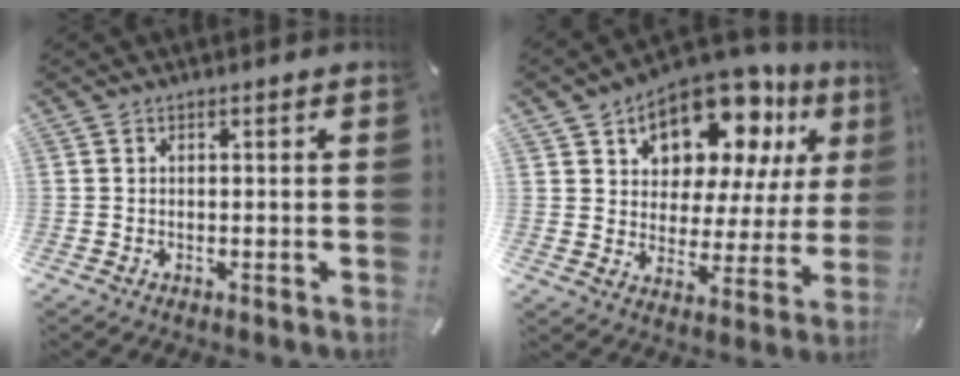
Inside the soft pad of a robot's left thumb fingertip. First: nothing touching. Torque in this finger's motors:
{"motor_torque": [2.99, 2.02, 1.47, -1.30, 0.07]}